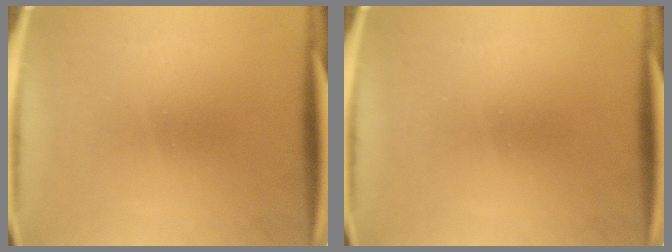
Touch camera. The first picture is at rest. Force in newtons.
{"total": 0.0}